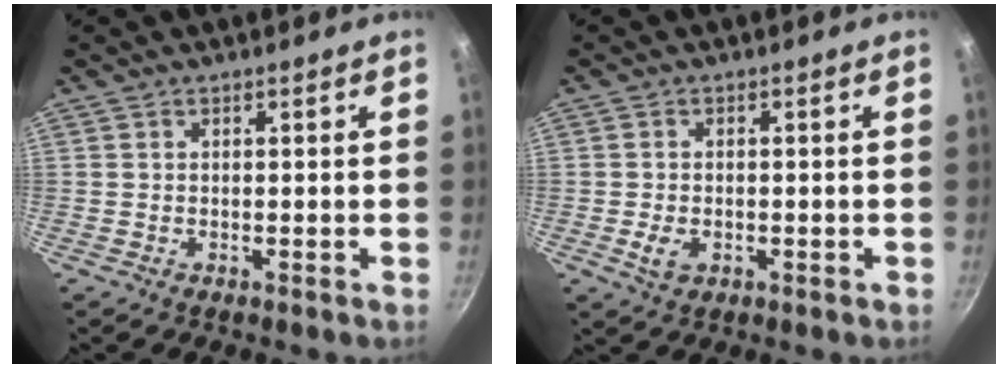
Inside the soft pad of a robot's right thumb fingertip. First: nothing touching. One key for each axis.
{"total": 3.4, "fx": -0.9, "fy": 2.3, "fz": 2.3, "tx": -0.041, "ty": 0.002, "tz": -0.012}